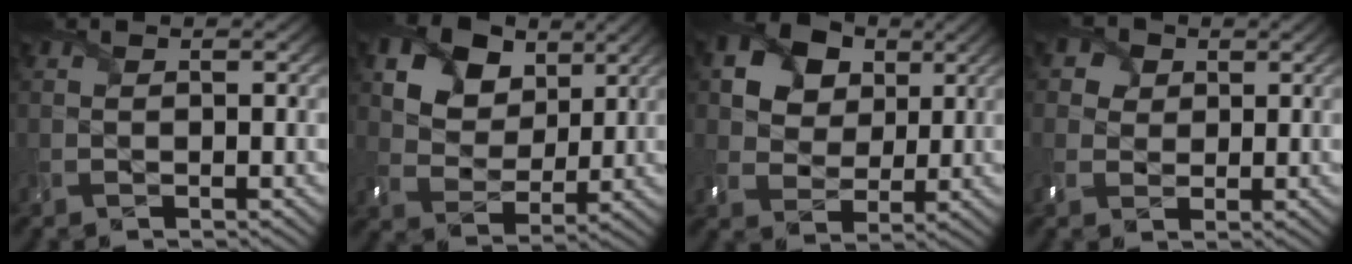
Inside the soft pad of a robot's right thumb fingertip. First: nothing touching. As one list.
[{"total": 12.4, "force": [6.8, 8.5, 5.8], "torque": [-0.175, -0.003, 0.141]}, {"total": 12.6, "force": [5.7, 9.4, 6.2], "torque": [-0.165, 0.021, 0.105]}, {"total": 3.6, "force": [1.4, 3.1, 1.1], "torque": [-0.036, 0.003, 0.023]}]